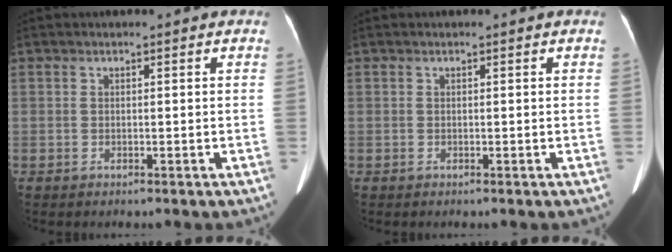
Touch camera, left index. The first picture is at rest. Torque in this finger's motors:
{"motor_torque": [0.05, 0.05, 0.00, 0.01]}